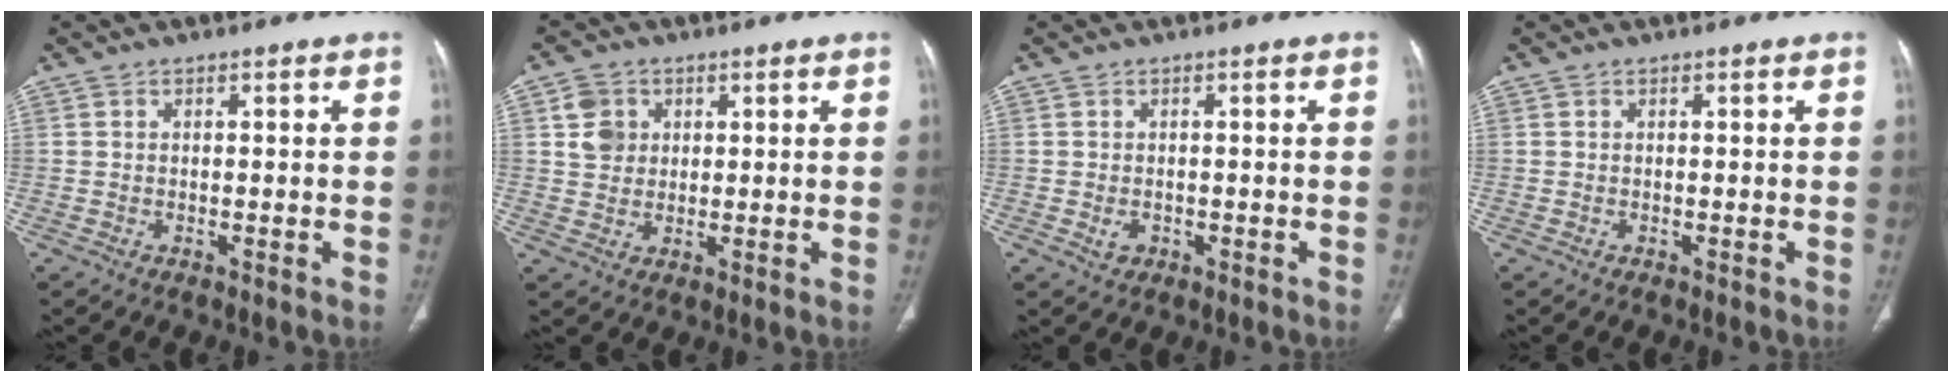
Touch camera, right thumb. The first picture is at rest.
{"total": 5.0, "force": [1.6, 4.3, 2.0], "torque": [-0.015, -0.003, 0.031]}
{"total": 1.7, "force": [-0.4, 1.4, 0.8], "torque": [-0.009, 0.002, -0.001]}
{"total": 0.0}